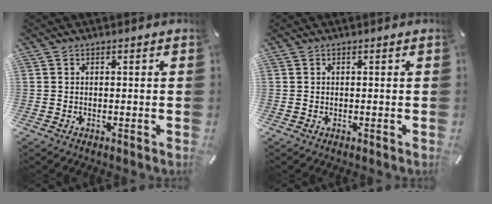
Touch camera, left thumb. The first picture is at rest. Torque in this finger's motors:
{"motor_torque": [0.01, 0.00, 0.05, 0.03, 0.00]}